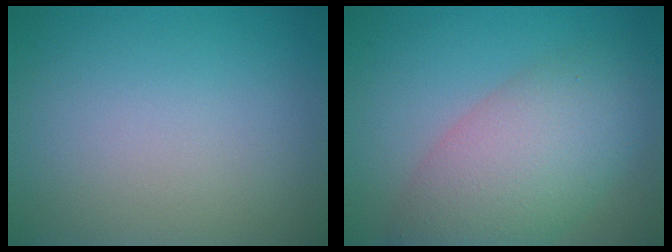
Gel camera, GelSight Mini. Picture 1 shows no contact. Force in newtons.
{"total": 7.7, "press": 7.7, "slide": 0.2}